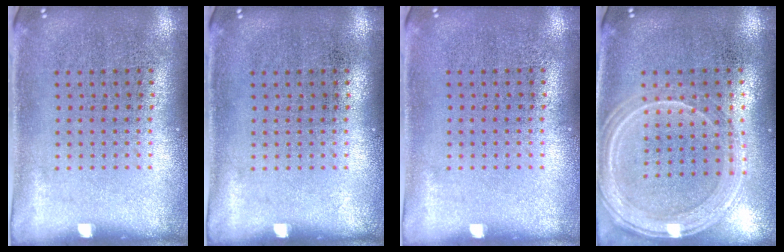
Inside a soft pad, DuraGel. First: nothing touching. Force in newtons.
{"total": 0.0}
{"total": 0.0}
{"total": 1.3, "press": 1.3, "slide": 0.1}